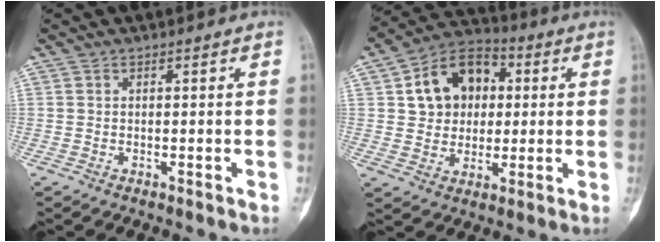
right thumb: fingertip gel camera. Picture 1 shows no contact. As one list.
[{"total": 13.7, "force": [2.9, 10.6, 8.1], "torque": [-0.092, 0.013, 0.043]}]